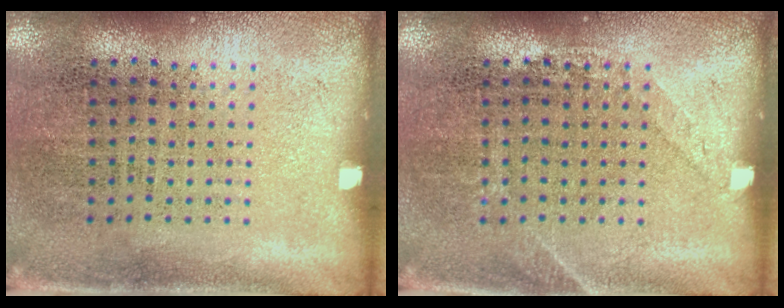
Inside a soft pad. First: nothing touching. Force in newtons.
{"total": 1.1, "press": 1.1, "slide": 0.2}